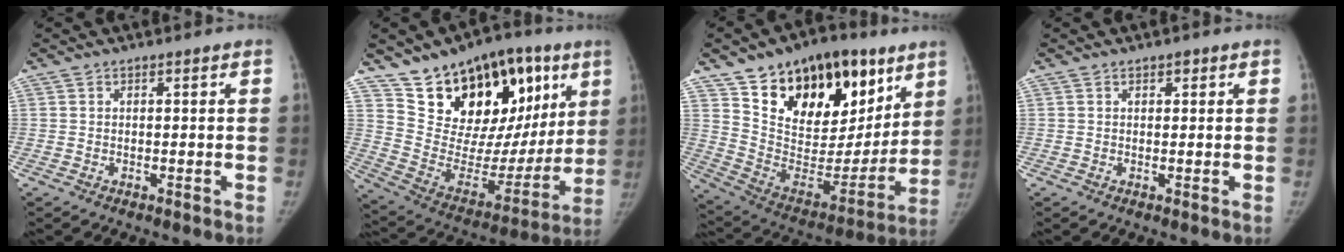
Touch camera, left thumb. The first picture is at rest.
{"total": 26.7, "force": [13.7, 15.2, 17.1], "torque": [-0.195, -0.026, 0.234]}
{"total": 28.3, "force": [16.0, 15.9, 17.0], "torque": [-0.225, -0.038, 0.271]}
{"total": 1.2, "force": [0.7, 0.8, 0.5], "torque": [0.005, -0.003, 0.007]}